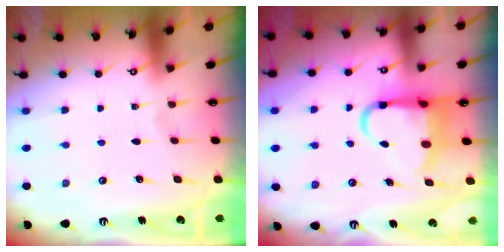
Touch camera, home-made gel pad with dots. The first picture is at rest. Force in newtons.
{"total": 9.4, "press": 9.2, "slide": 2.0}